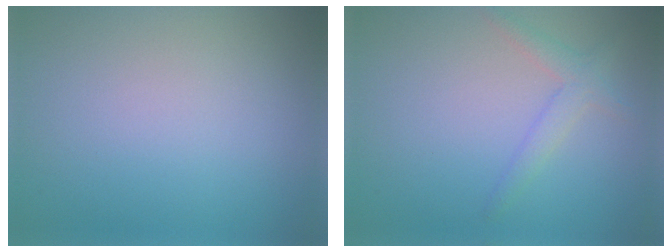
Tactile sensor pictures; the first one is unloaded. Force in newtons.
{"total": 2.0, "press": 2.0, "slide": 0.1}